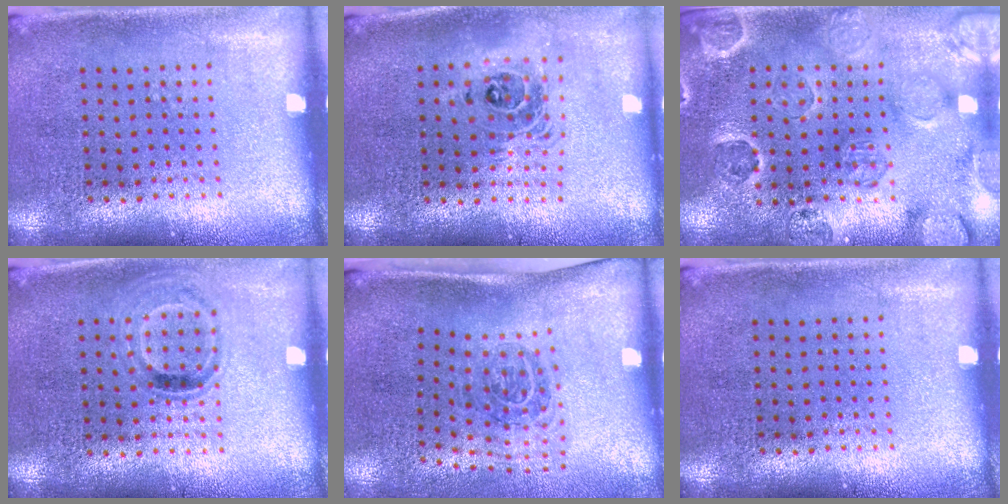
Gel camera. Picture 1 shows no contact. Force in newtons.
{"total": 1.7, "press": 1.4, "slide": 0.9}
{"total": 2.5, "press": 2.3, "slide": 1.0}
{"total": 1.0, "press": 0.9, "slide": 0.6}
{"total": 1.9, "press": 1.2, "slide": 1.5}
{"total": 0.0}